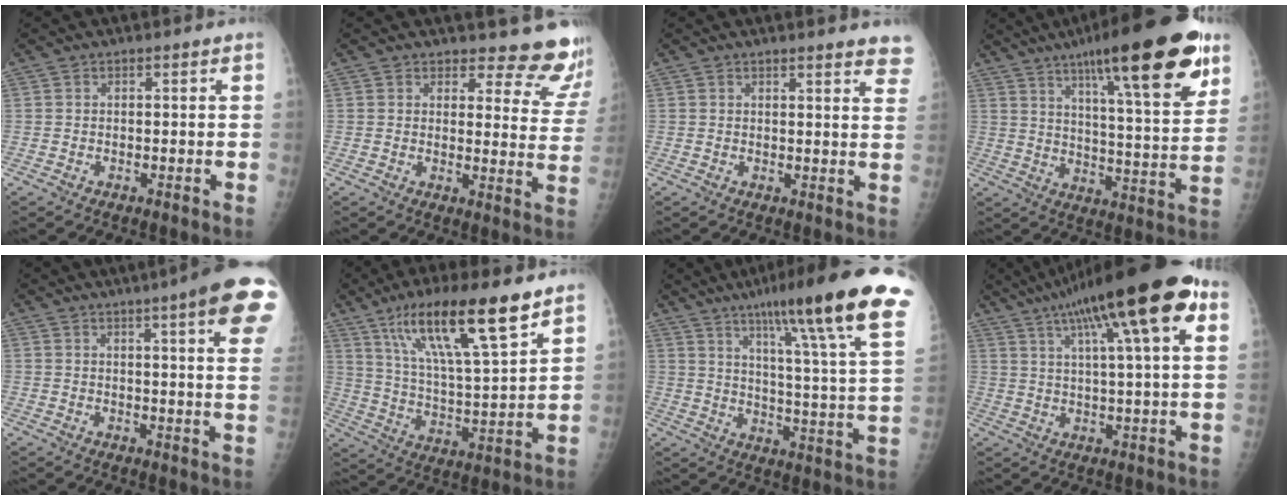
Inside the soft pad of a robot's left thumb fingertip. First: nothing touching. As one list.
[{"total": 13.3, "force": [12.6, 4.1, 1.7], "torque": [0.032, -0.122, 0.116]}, {"total": 8.4, "force": [7.4, 1.5, 3.7], "torque": [-0.015, -0.029, 0.064]}, {"total": 25.0, "force": [14.3, 5.1, 19.8], "torque": [-0.278, -0.041, 0.215]}, {"total": 15.3, "force": [8.2, 1.5, 12.8], "torque": [-0.149, -0.023, 0.089]}, {"total": 19.2, "force": [12.1, 3.3, 14.6], "torque": [-0.241, -0.046, 0.217]}, {"total": 26.2, "force": [15.9, 2.5, 20.8], "torque": [-0.293, -0.047, 0.226]}, {"total": 22.2, "force": [10.6, 4.1, 19.0], "torque": [-0.302, 0.012, 0.162]}]